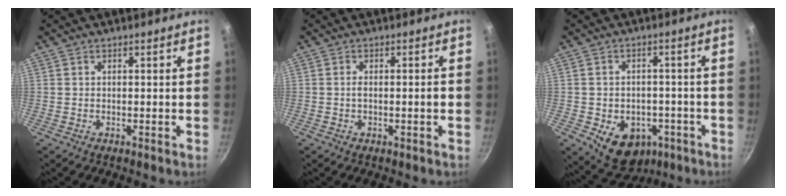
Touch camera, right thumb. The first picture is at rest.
{"total": 2.4, "force": [-0.4, 0.4, 2.3], "torque": [-0.038, 0.006, -0.010]}
{"total": 11.9, "force": [-4.3, 8.9, 6.7], "torque": [-0.064, 0.016, -0.047]}